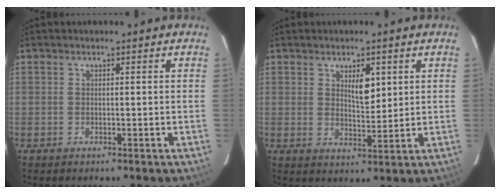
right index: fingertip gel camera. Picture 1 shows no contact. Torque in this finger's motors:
{"motor_torque": [0.49, 0.48, 0.04, 0.05]}